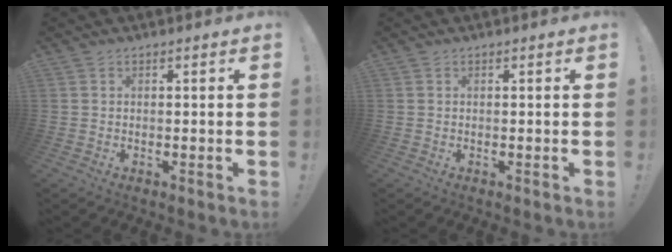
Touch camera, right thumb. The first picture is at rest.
{"total": 0.0}